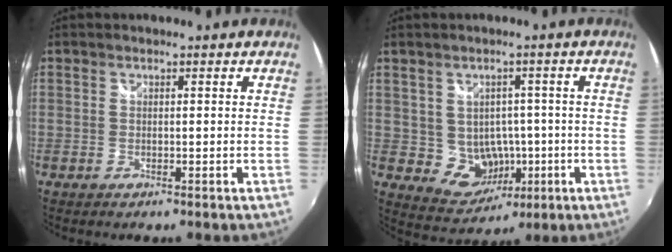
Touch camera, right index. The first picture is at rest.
{"total": 7.6, "force": [-0.9, 7.0, 2.8], "torque": [-0.062, 0.004, 0.009]}